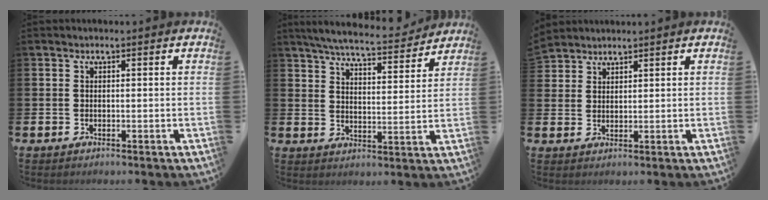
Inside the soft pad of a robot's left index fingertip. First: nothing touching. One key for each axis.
{"total": 6.5, "fx": 6.3, "fy": 0.6, "fz": 1.7, "tx": -0.052, "ty": -0.041, "tz": 0.108}
{"total": 2.9, "fx": 2.8, "fy": 0.5, "fz": -0.5, "tx": 0.015, "ty": -0.017, "tz": 0.051}